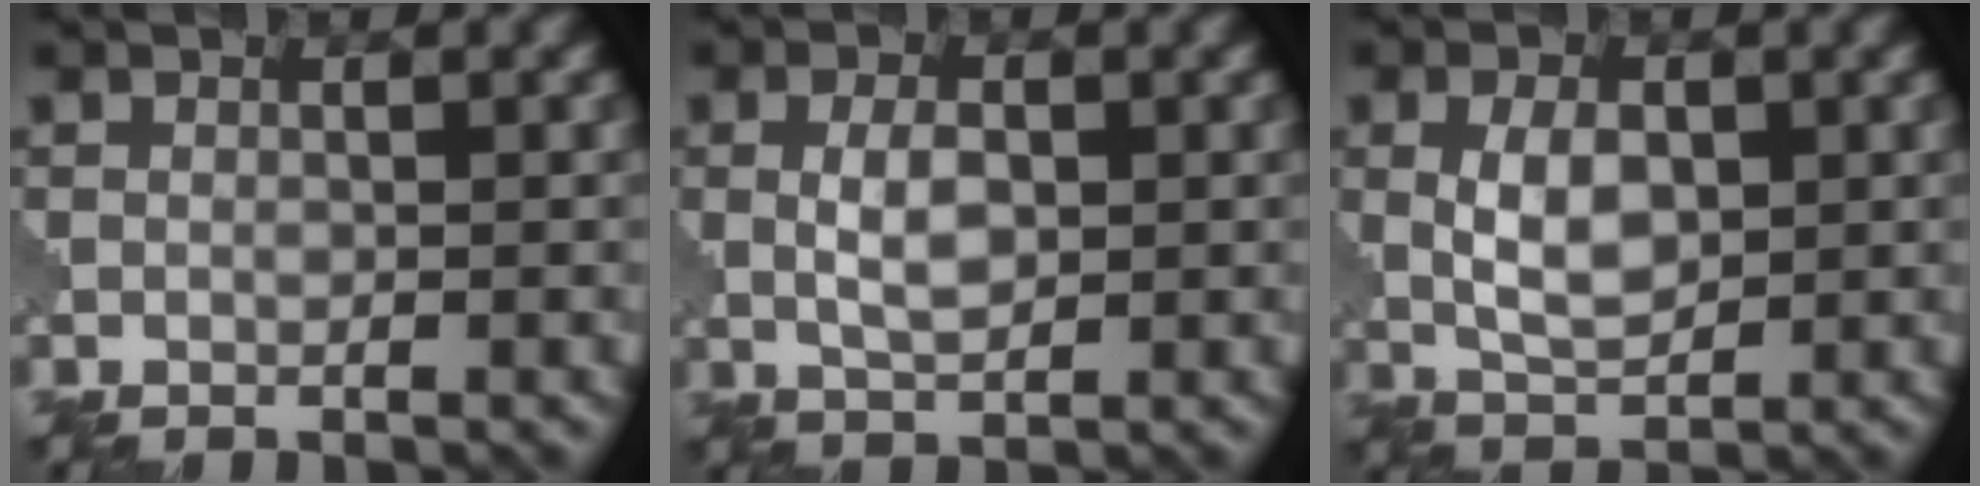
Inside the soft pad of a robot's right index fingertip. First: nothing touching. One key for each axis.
{"total": 2.9, "fx": 0.1, "fy": 1.5, "fz": 2.5, "tx": -0.056, "ty": -0.001, "tz": 0.003}
{"total": 3.9, "fx": 0.3, "fy": 2.1, "fz": 3.2, "tx": -0.071, "ty": 0.002, "tz": 0.009}